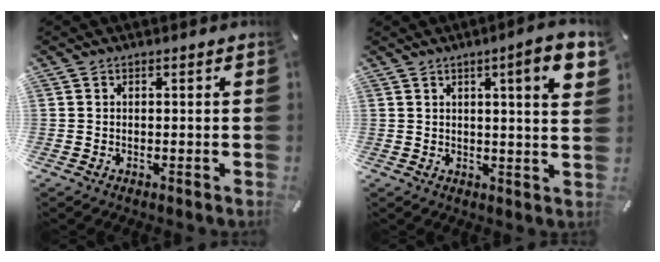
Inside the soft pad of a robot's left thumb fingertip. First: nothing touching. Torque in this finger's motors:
{"motor_torque": [0.14, 0.13, 0.11, -0.32, 0.13]}